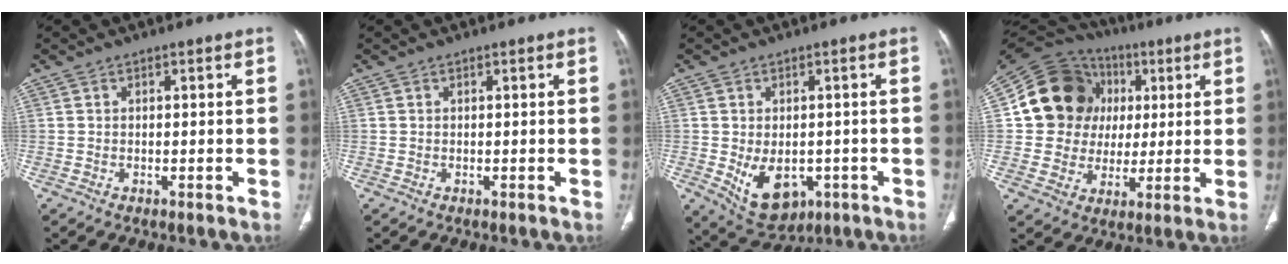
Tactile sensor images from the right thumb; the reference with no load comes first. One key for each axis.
{"total": 0.0}
{"total": 9.7, "fx": -2.6, "fy": 6.6, "fz": 6.6, "tx": -0.085, "ty": 0.000, "tz": -0.018}
{"total": 17.8, "fx": 3.4, "fy": 15.9, "fz": 7.3, "tx": -0.090, "ty": 0.024, "tz": 0.065}